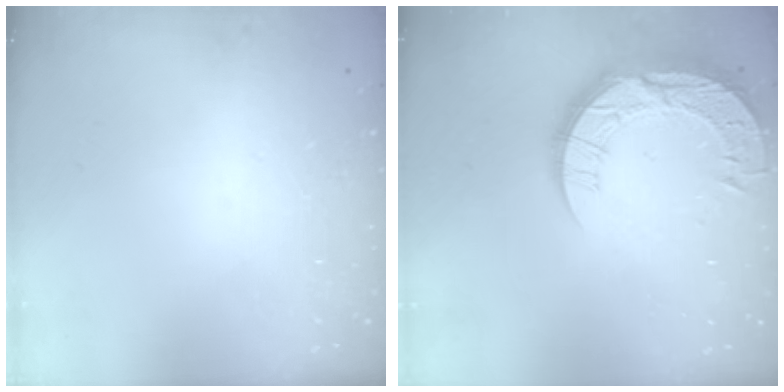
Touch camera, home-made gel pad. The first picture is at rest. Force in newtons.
{"total": 16.3, "press": 16.3, "slide": 1.4}